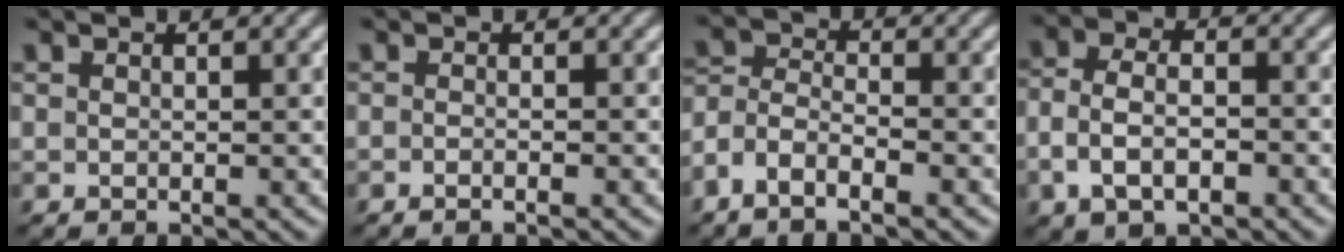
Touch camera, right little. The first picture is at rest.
{"total": 1.3, "force": [-1.2, -0.3, 0.5], "torque": [-0.006, -0.001, -0.022]}
{"total": 5.4, "force": [-2.4, 4.2, 2.4], "torque": [-0.061, -0.019, -0.048]}
{"total": 4.9, "force": [-1.7, 3.1, 3.3], "torque": [-0.069, -0.018, -0.020]}